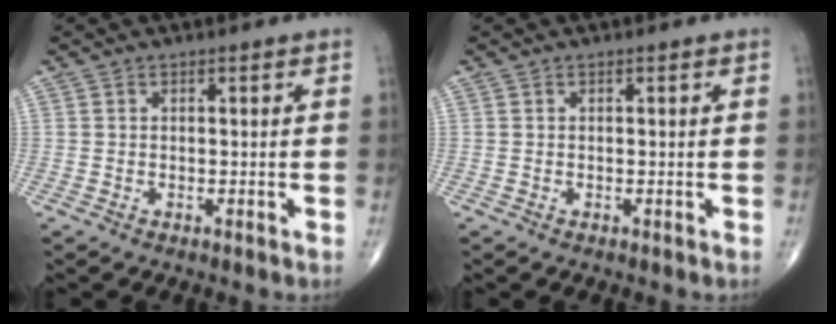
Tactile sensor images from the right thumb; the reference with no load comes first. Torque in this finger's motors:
{"motor_torque": [0.01, 0.02, 0.01, -0.04, 0.02]}